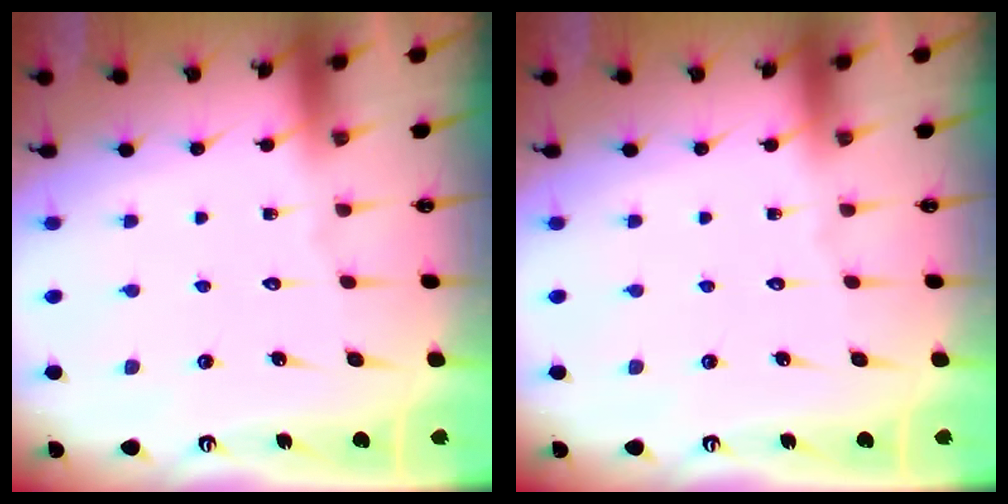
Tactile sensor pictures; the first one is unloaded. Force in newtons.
{"total": 0.0}